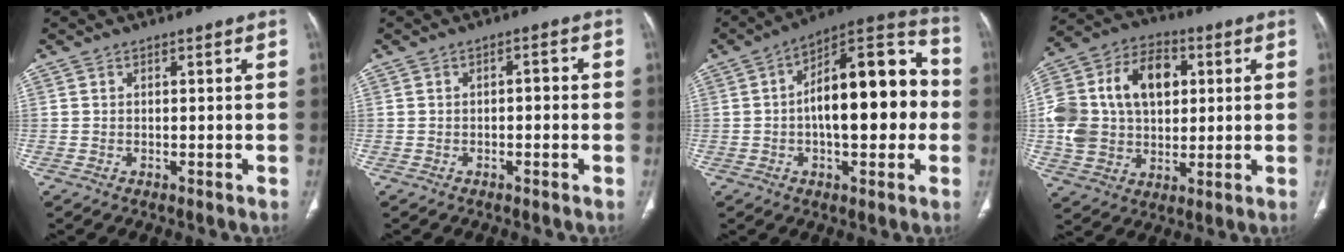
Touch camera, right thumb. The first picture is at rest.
{"total": 2.0, "force": [-0.3, 1.1, 1.7], "torque": [-0.017, 0.007, -0.008]}
{"total": 21.1, "force": [-0.1, 9.6, 18.9], "torque": [-0.253, 0.043, -0.007]}
{"total": 20.8, "force": [3.2, 14.7, 14.4], "torque": [-0.267, 0.021, 0.059]}